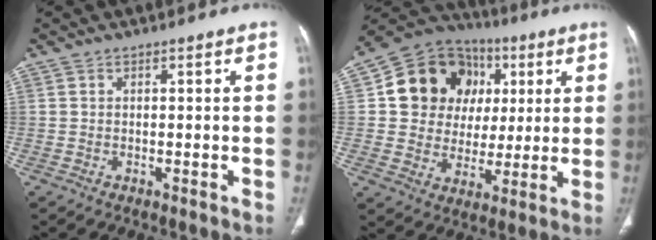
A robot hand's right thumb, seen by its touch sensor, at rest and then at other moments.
{"total": 19.4, "force": [5.2, 16.3, 9.1], "torque": [-0.110, 0.022, 0.096]}